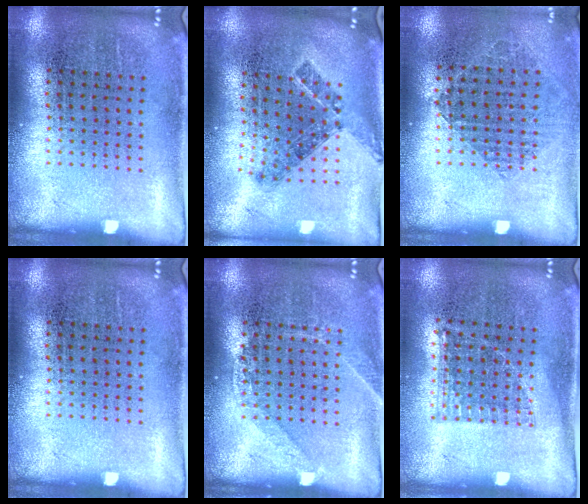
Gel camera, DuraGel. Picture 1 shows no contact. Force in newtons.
{"total": 0.8, "press": 0.7, "slide": 0.4}
{"total": 0.8, "press": 0.7, "slide": 0.3}
{"total": 0.0}
{"total": 1.4, "press": 1.3, "slide": 0.2}
{"total": 0.9, "press": 0.8, "slide": 0.2}